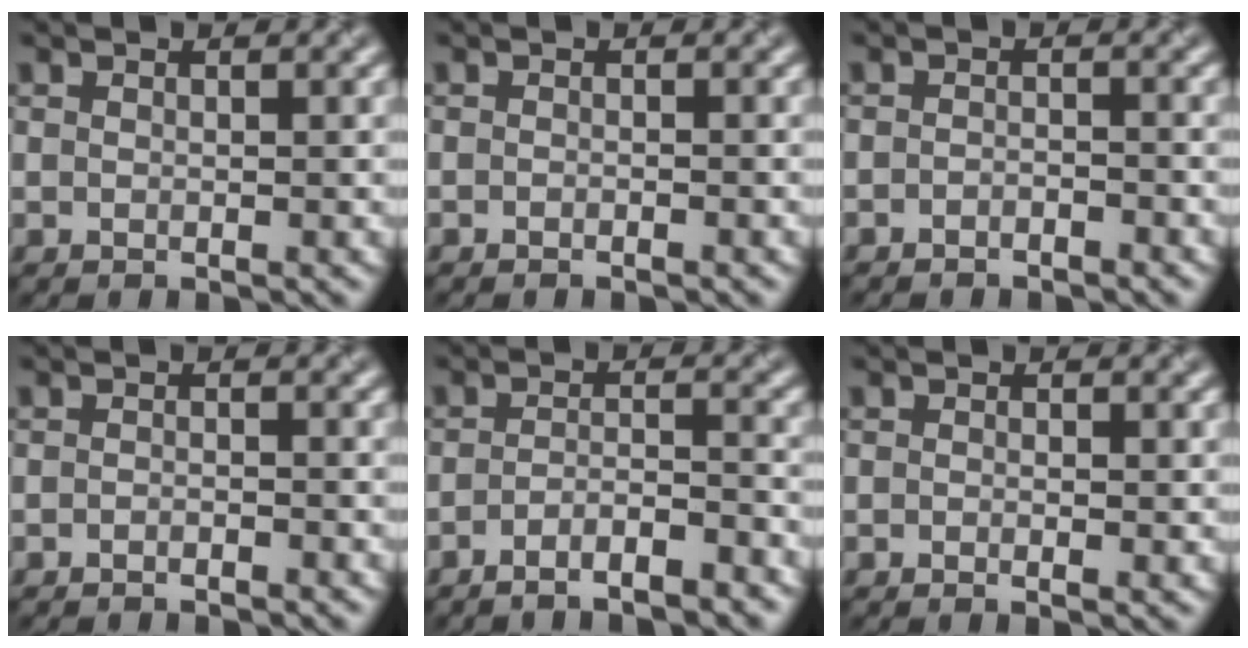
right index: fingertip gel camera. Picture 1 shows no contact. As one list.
[{"total": 0.6, "force": [-0.5, -0.2, 0.1], "torque": [-0.003, 0.000, -0.009]}, {"total": 1.1, "force": [-1.1, 0.1, 0.2], "torque": [-0.004, 0.002, -0.019]}, {"total": 0.8, "force": [-0.8, -0.1, 0.1], "torque": [-0.004, 0.000, -0.014]}, {"total": 3.2, "force": [-2.5, 0.4, 1.9], "torque": [-0.032, 0.005, -0.047]}, {"total": 0.7, "force": [-0.3, 0.1, 0.7], "torque": [-0.012, -0.003, -0.004]}]